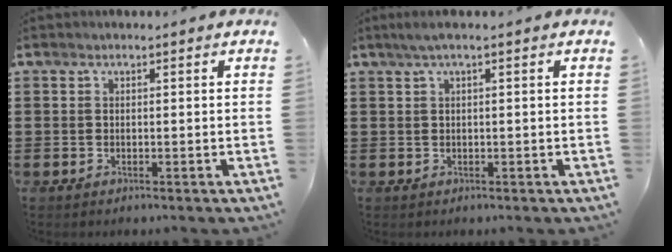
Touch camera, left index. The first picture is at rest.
{"total": 1.5, "force": [0.1, -0.1, 1.5], "torque": [-0.024, -0.003, 0.002]}